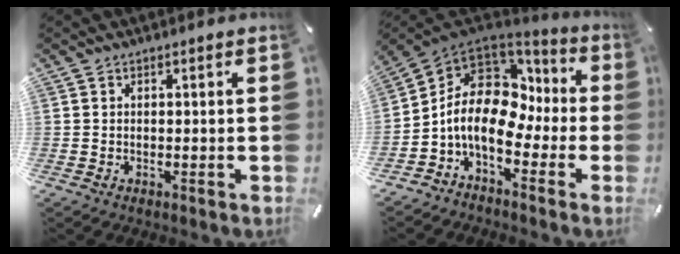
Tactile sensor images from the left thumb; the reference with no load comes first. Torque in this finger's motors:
{"motor_torque": [0.78, 2.59, 1.52, 1.25, 0.23]}